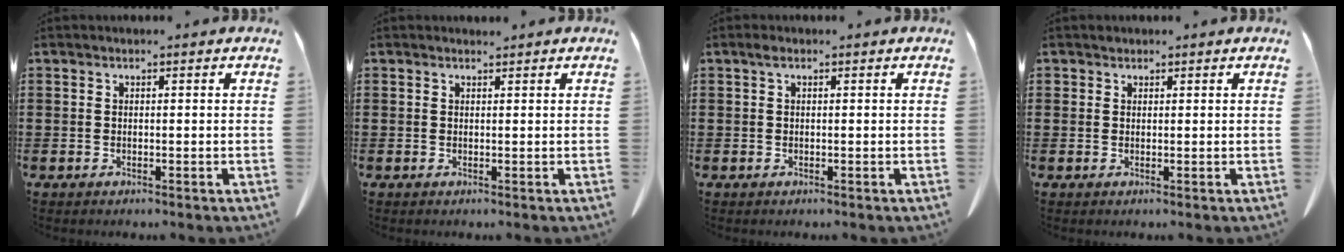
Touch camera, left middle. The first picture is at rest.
{"total": 0.6, "force": [0.5, 0.0, 0.1], "torque": [-0.004, 0.000, 0.011]}
{"total": 0.8, "force": [0.3, 0.4, 0.6], "torque": [-0.015, 0.003, 0.005]}
{"total": 0.7, "force": [0.6, 0.4, 0.0], "torque": [-0.002, -0.001, 0.014]}